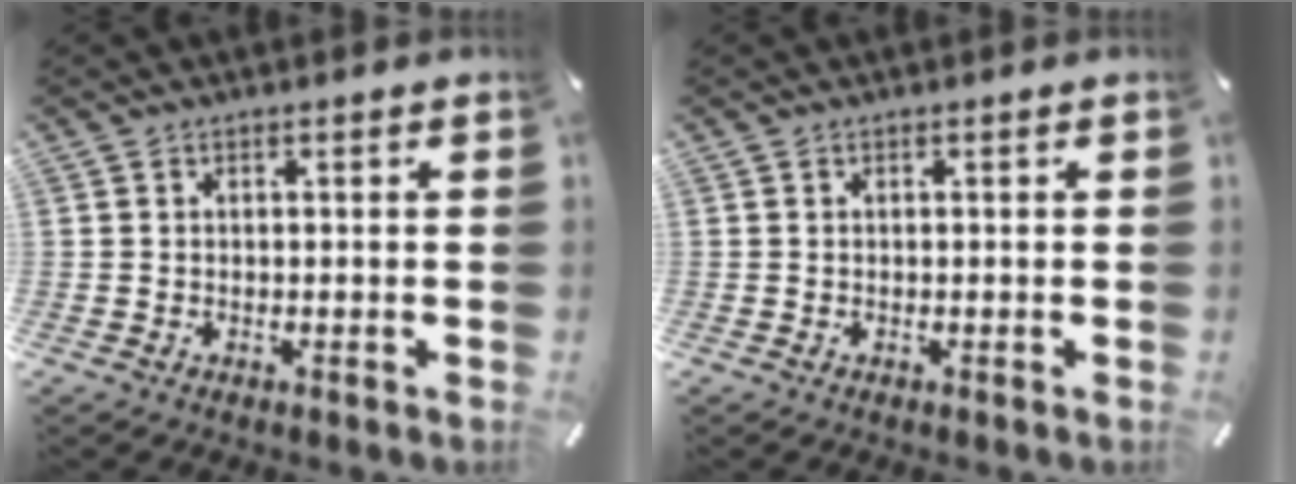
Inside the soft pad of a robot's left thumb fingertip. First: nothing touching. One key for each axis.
{"total": 0.0}